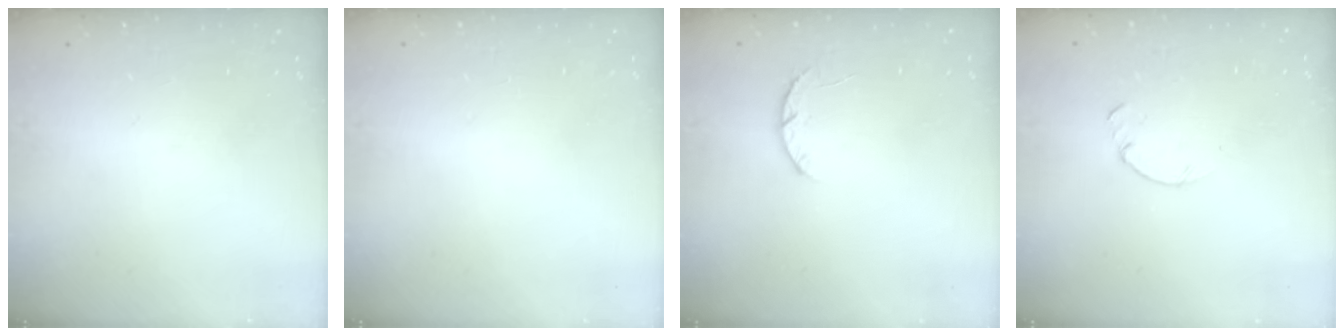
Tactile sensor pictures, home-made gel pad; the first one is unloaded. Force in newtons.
{"total": 2.6, "press": 2.6, "slide": 0.2}
{"total": 3.4, "press": 3.4, "slide": 0.6}
{"total": 0.0}